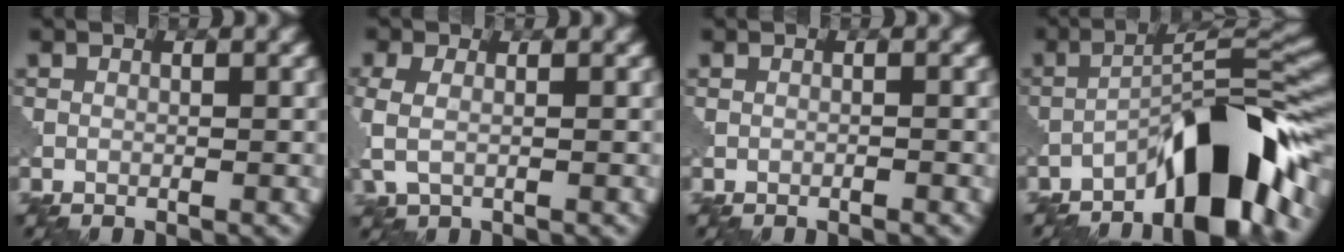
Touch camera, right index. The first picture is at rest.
{"total": 3.1, "force": [-0.1, 1.9, 2.5], "torque": [-0.069, -0.002, -0.005]}
{"total": 0.0}
{"total": 10.0, "force": [-6.2, 2.1, 7.5], "torque": [-0.103, 0.022, -0.109]}